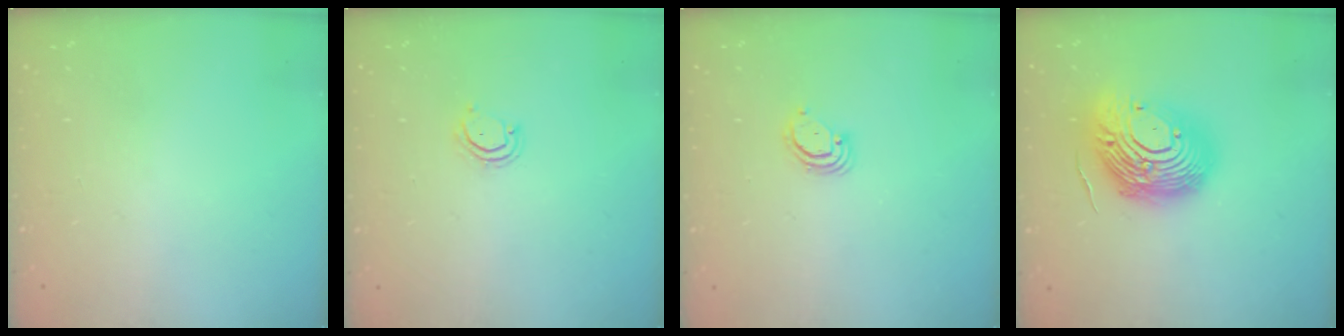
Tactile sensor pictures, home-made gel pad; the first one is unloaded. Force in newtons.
{"total": 3.9, "press": 3.9, "slide": 0.4}
{"total": 2.8, "press": 2.8, "slide": 0.3}
{"total": 19.5, "press": 19.3, "slide": 3.1}